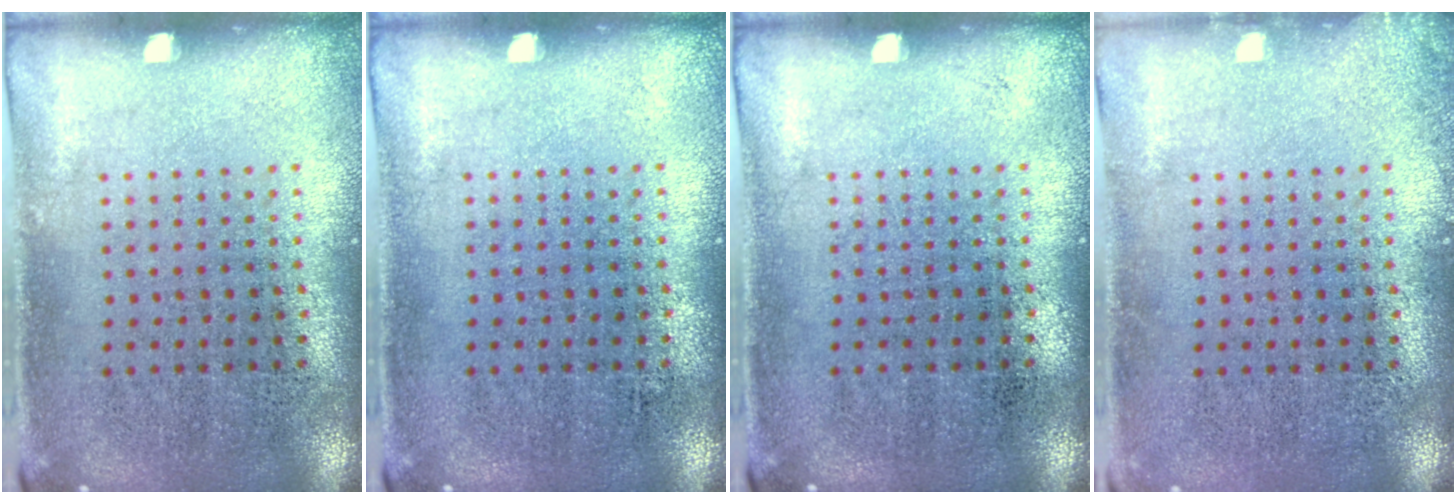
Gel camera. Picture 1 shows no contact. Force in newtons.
{"total": 0.0}
{"total": 0.0}
{"total": 0.9, "press": 0.9, "slide": 0.1}